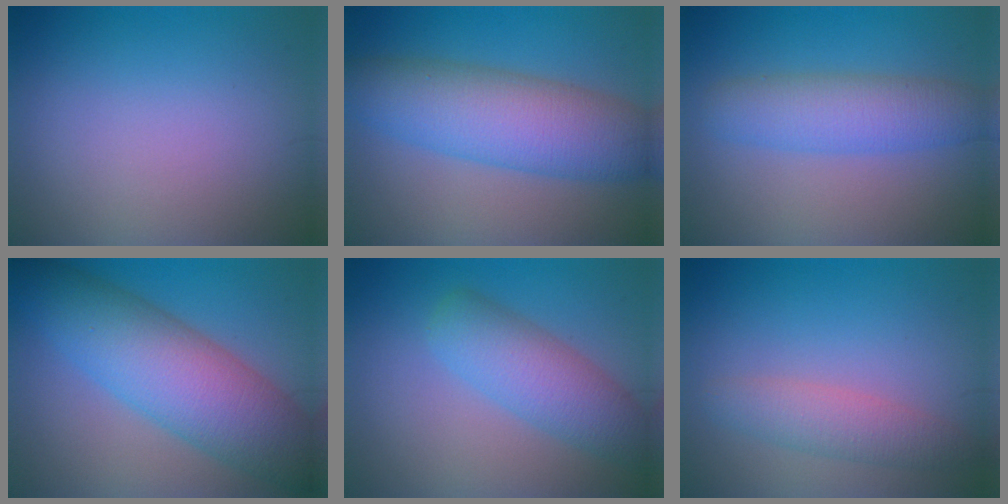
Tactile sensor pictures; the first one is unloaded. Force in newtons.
{"total": 8.3, "press": 8.2, "slide": 0.4}
{"total": 4.7, "press": 4.7, "slide": 0.1}
{"total": 9.9, "press": 9.9, "slide": 0.2}
{"total": 5.3, "press": 5.3, "slide": 0.2}
{"total": 3.0, "press": 3.0, "slide": 0.1}